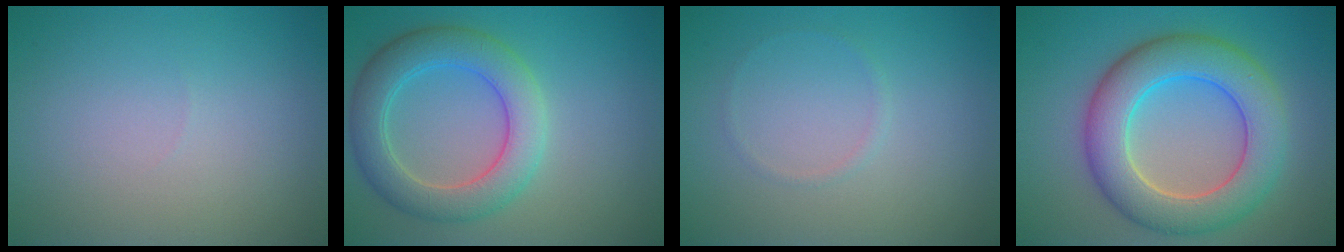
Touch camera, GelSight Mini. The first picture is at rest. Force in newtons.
{"total": 5.8, "press": 5.7, "slide": 0.4}
{"total": 0.6, "press": 0.6, "slide": 0.0}
{"total": 8.3, "press": 8.3, "slide": 0.7}